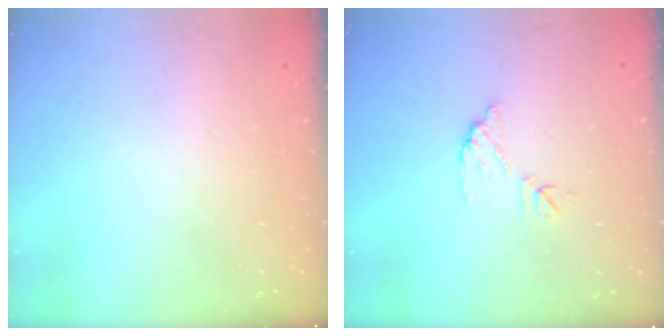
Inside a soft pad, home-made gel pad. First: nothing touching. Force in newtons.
{"total": 7.8, "press": 7.8, "slide": 0.3}